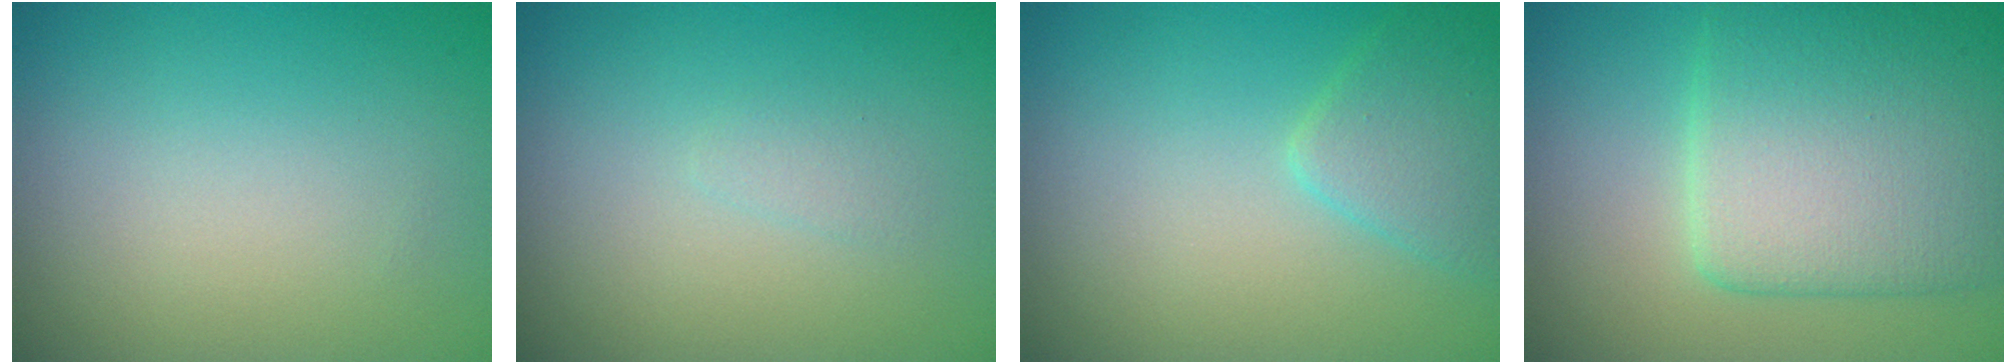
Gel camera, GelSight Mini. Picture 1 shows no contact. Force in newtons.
{"total": 0.7, "press": 0.7, "slide": 0.0}
{"total": 2.7, "press": 2.7, "slide": 0.1}
{"total": 8.0, "press": 8.0, "slide": 0.4}